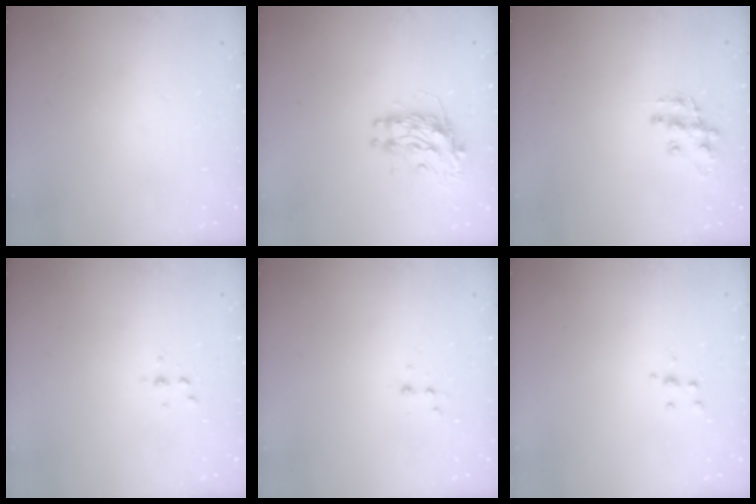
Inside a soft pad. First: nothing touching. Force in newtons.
{"total": 10.4, "press": 10.4, "slide": 0.9}
{"total": 10.8, "press": 10.7, "slide": 0.8}
{"total": 2.6, "press": 2.6, "slide": 0.3}
{"total": 2.6, "press": 2.5, "slide": 0.8}
{"total": 5.0, "press": 4.9, "slide": 0.8}